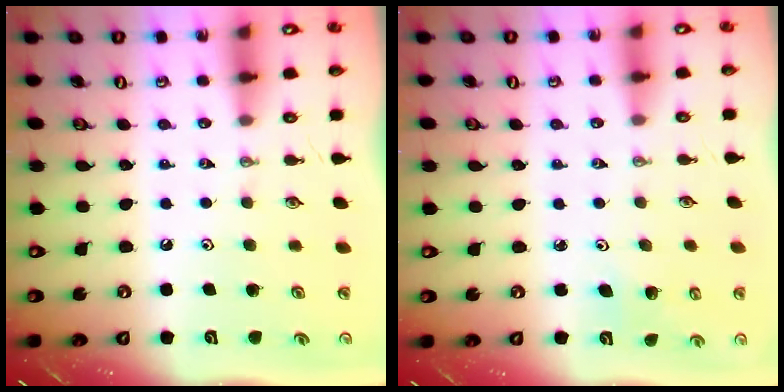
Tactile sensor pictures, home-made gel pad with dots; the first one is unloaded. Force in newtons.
{"total": 3.0, "press": 2.9, "slide": 0.9}